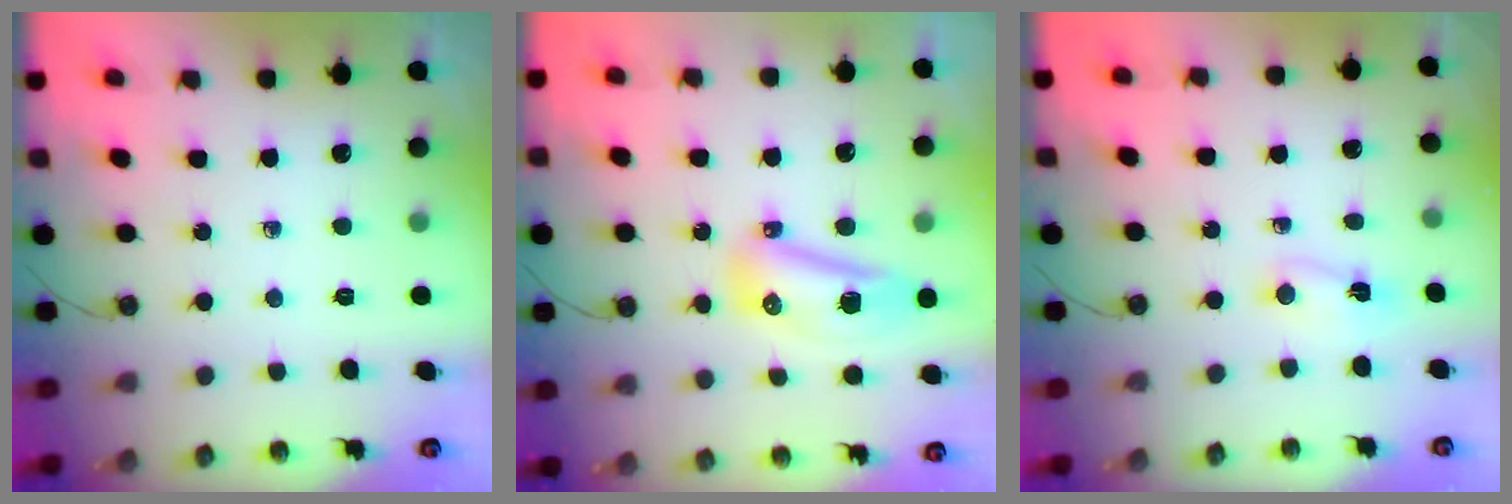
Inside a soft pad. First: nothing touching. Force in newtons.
{"total": 11.0, "press": 10.6, "slide": 2.8}
{"total": 2.0, "press": 1.6, "slide": 1.2}